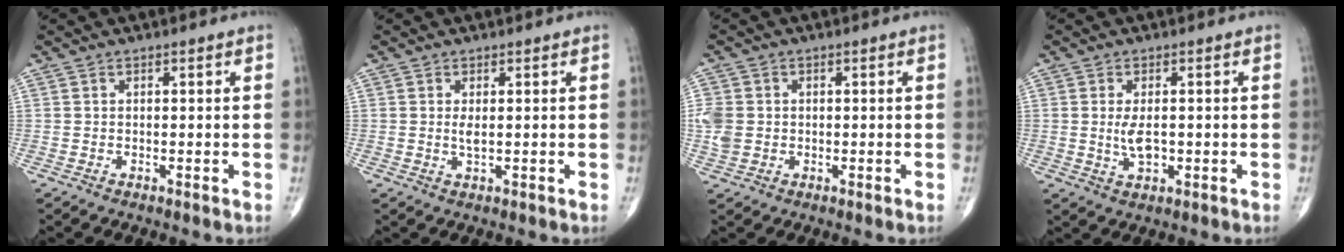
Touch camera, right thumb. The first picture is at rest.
{"total": 1.5, "force": [0.2, 0.4, 1.4], "torque": [-0.030, -0.005, 0.007]}
{"total": 5.1, "force": [-0.2, 4.2, 2.8], "torque": [-0.059, 0.006, -0.001]}
{"total": 4.0, "force": [-0.1, 2.0, 3.5], "torque": [-0.066, -0.008, 0.000]}